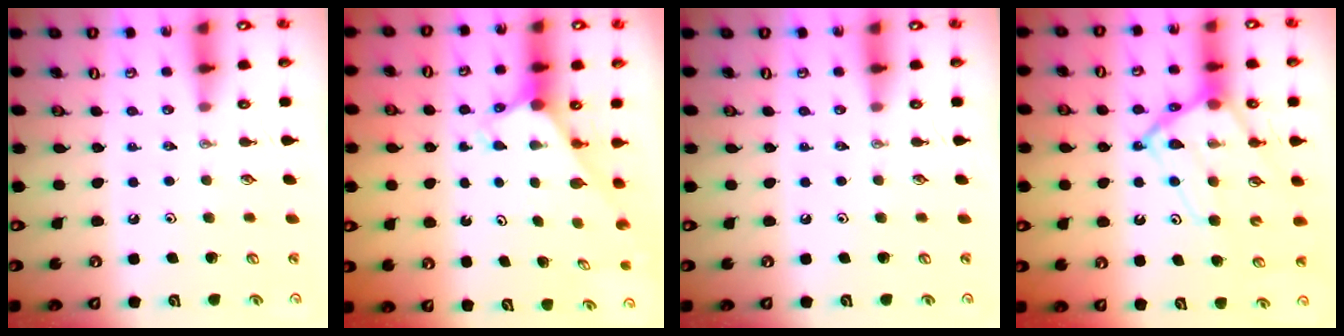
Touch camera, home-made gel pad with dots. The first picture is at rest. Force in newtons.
{"total": 3.7, "press": 3.7, "slide": 0.1}
{"total": 0.0}
{"total": 18.1, "press": 18.0, "slide": 1.6}